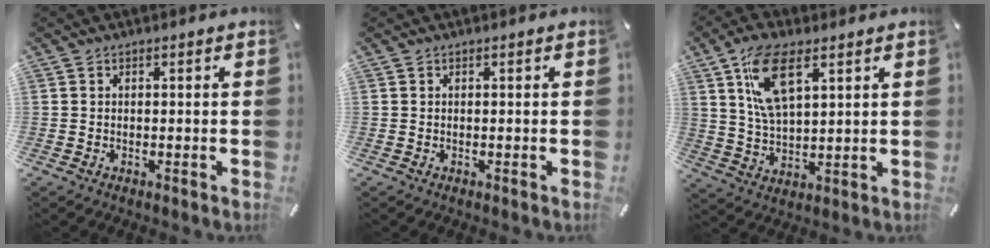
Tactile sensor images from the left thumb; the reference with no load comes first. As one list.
[{"total": 0.0}, {"total": 11.8, "force": [5.9, 5.2, 8.7], "torque": [-0.201, -0.003, 0.106]}]